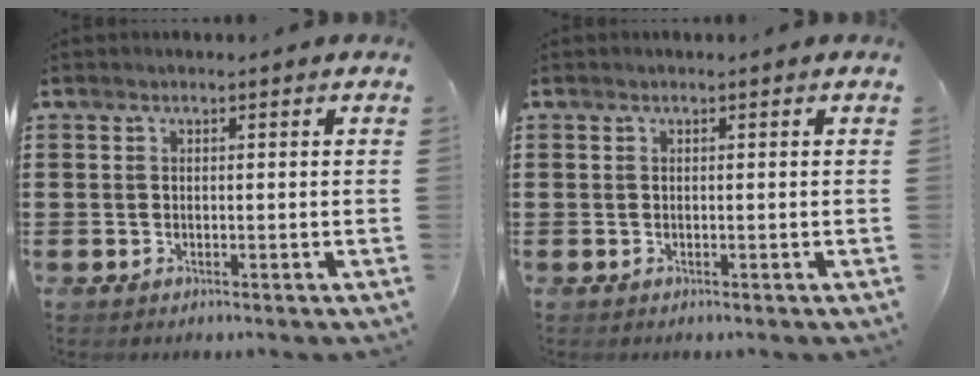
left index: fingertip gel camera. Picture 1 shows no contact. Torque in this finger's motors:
{"motor_torque": [-0.02, 0.01, 0.00, -0.01]}